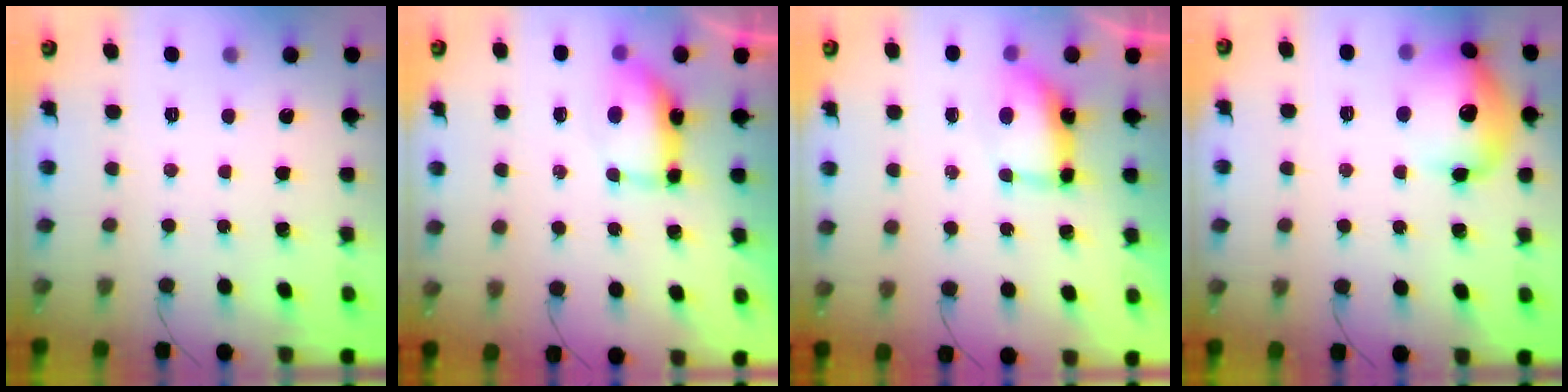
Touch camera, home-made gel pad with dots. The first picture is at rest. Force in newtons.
{"total": 13.8, "press": 9.3, "slide": 10.2}
{"total": 7.1, "press": 7.1, "slide": 0.5}
{"total": 17.5, "press": 17.3, "slide": 2.1}